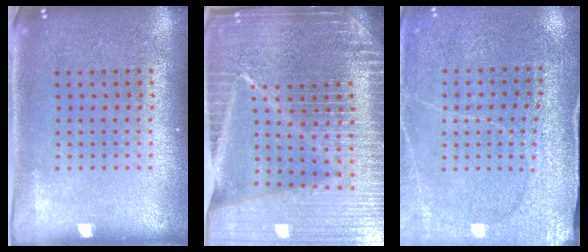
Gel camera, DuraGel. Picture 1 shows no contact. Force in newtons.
{"total": 7.0, "press": 6.0, "slide": 3.6}
{"total": 3.0, "press": 3.0, "slide": 0.1}